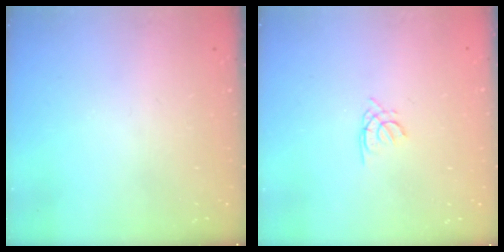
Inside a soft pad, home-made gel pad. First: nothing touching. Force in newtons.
{"total": 1.3, "press": 1.2, "slide": 0.4}